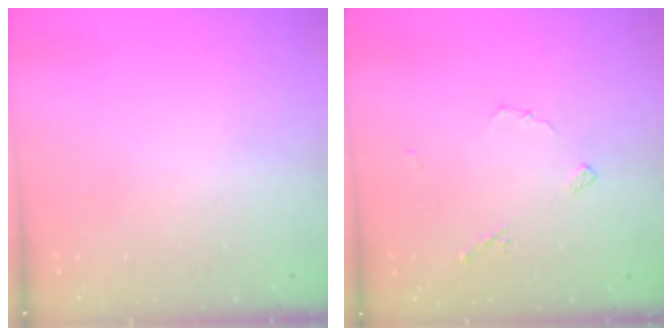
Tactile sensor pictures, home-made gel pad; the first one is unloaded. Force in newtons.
{"total": 5.1, "press": 5.1, "slide": 0.4}